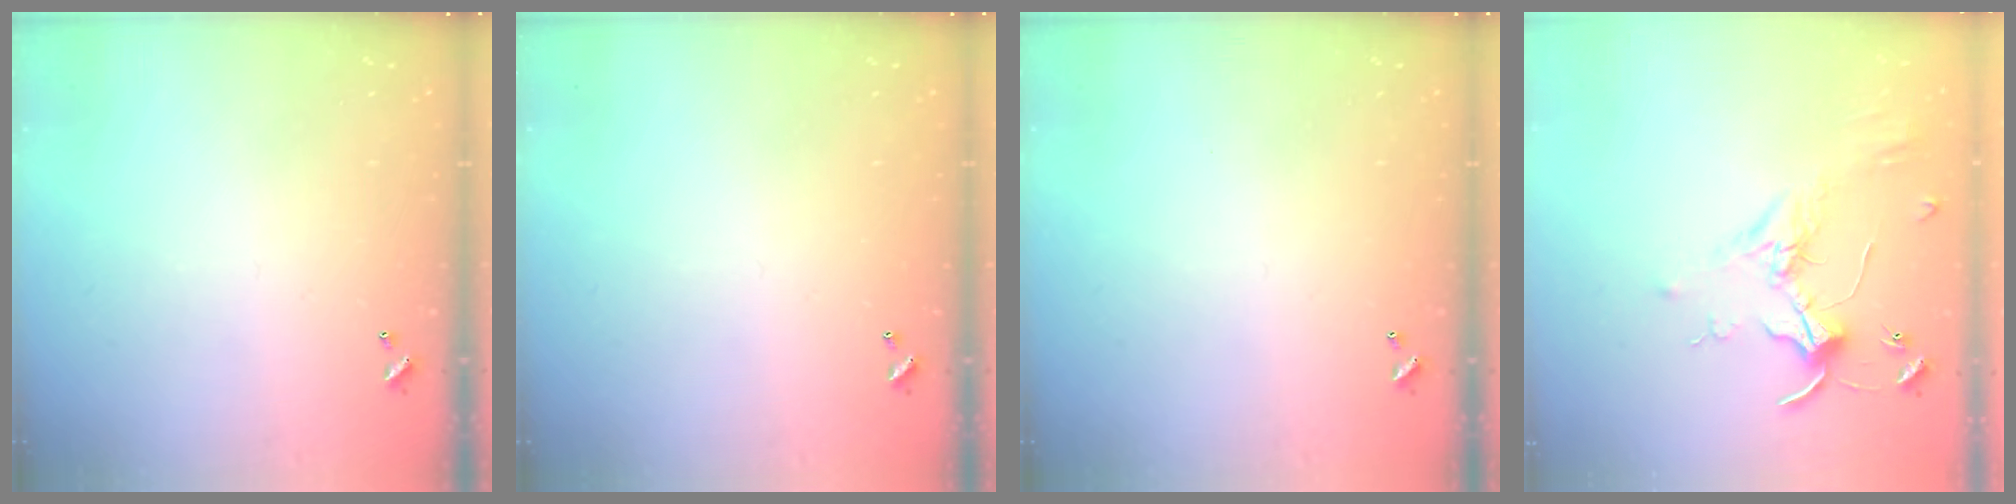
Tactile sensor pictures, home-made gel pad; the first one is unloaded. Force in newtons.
{"total": 0.0}
{"total": 0.0}
{"total": 1.6, "press": 1.6, "slide": 0.4}